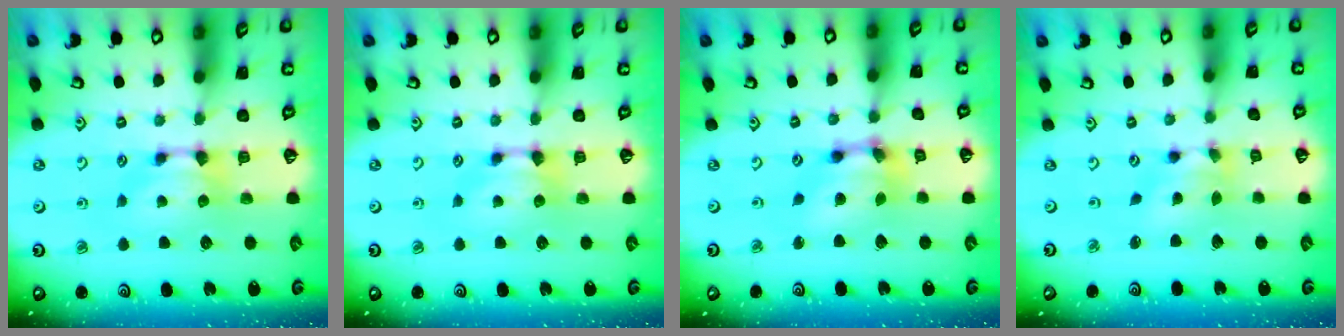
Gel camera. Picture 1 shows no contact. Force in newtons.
{"total": 0.0}
{"total": 6.3, "press": 5.9, "slide": 2.3}
{"total": 2.6, "press": 2.1, "slide": 1.6}